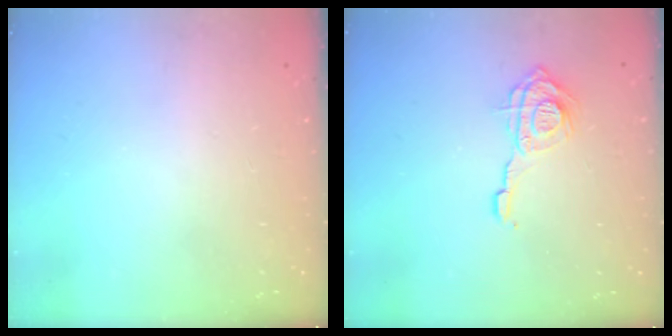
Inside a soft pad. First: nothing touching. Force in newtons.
{"total": 10.2, "press": 10.2, "slide": 0.8}